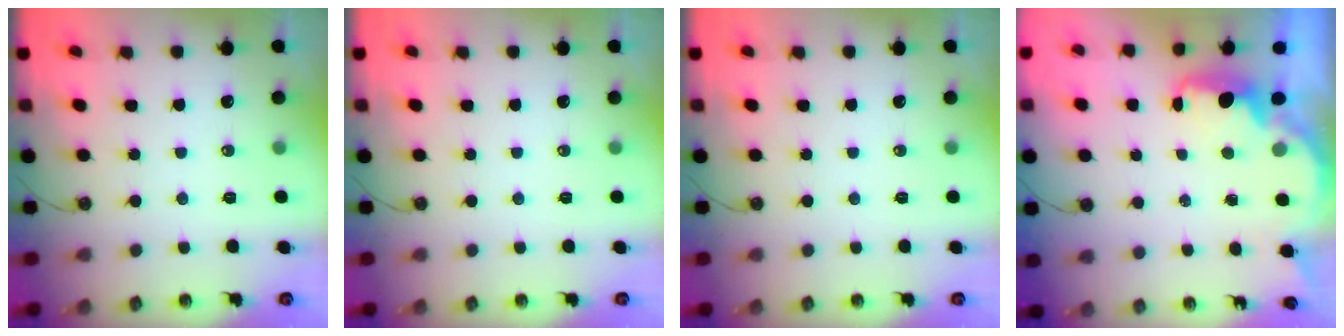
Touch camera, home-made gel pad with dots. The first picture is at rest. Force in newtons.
{"total": 0.0}
{"total": 0.0}
{"total": 2.2, "press": 2.2, "slide": 0.4}